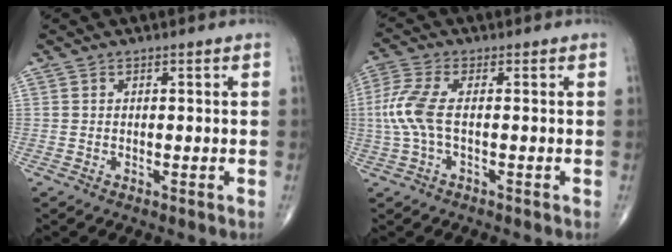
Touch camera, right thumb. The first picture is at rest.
{"total": 7.0, "force": [-0.4, 2.7, 6.4], "torque": [-0.181, 0.012, -0.013]}